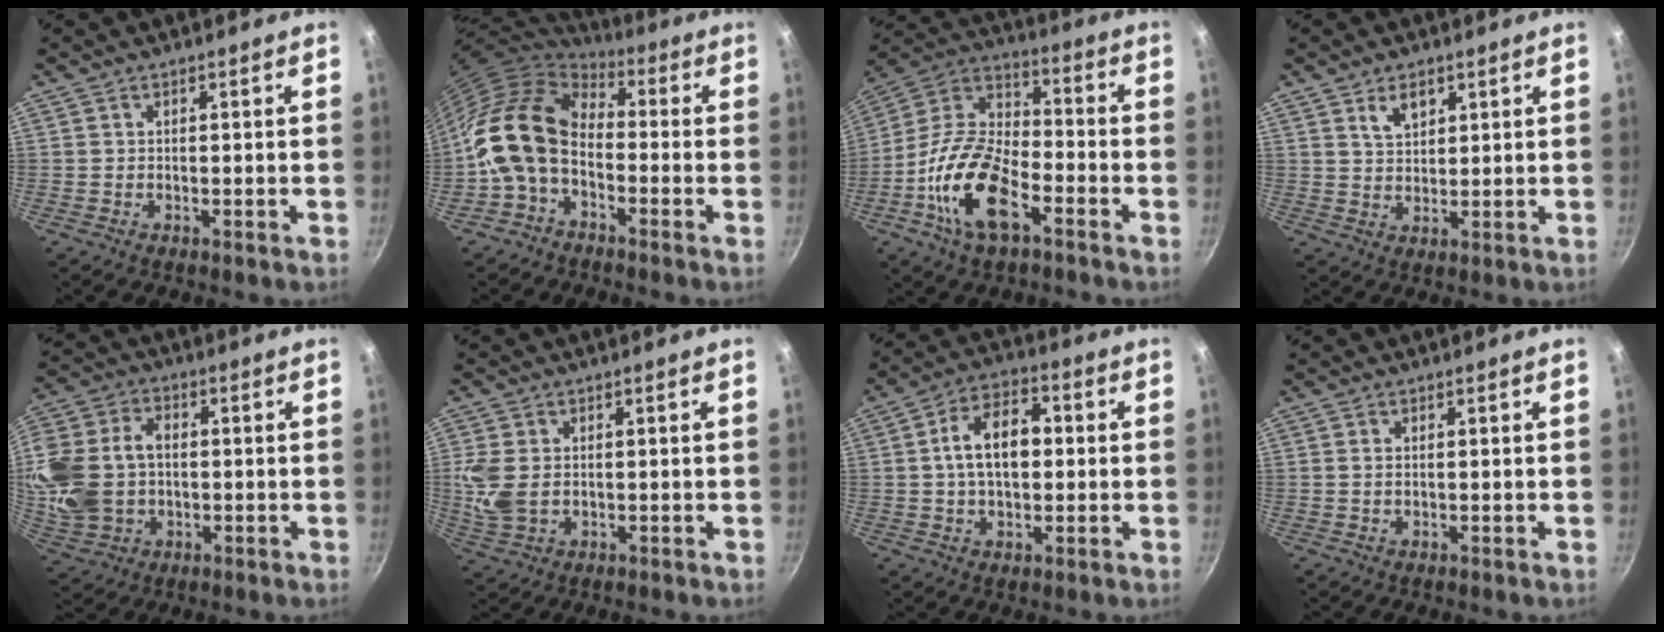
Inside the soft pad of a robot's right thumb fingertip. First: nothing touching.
{"total": 14.2, "force": [-2.5, 9.7, 10.2], "torque": [-0.169, 0.038, -0.066]}
{"total": 18.5, "force": [-7.6, 9.2, 14.1], "torque": [-0.256, 0.046, -0.165]}
{"total": 4.7, "force": [2.5, 2.8, 2.8], "torque": [-0.036, -0.011, 0.047]}
{"total": 17.7, "force": [0.0, 13.3, 11.6], "torque": [-0.241, 0.025, 0.007]}
{"total": 6.8, "force": [0.3, 4.6, 4.9], "torque": [-0.109, -0.005, 0.011]}
{"total": 11.6, "force": [0.8, 7.2, 9.1], "torque": [-0.127, 0.026, 0.003]}
{"total": 0.9, "force": [0.2, 0.4, 0.7], "torque": [-0.014, 0.001, 0.002]}